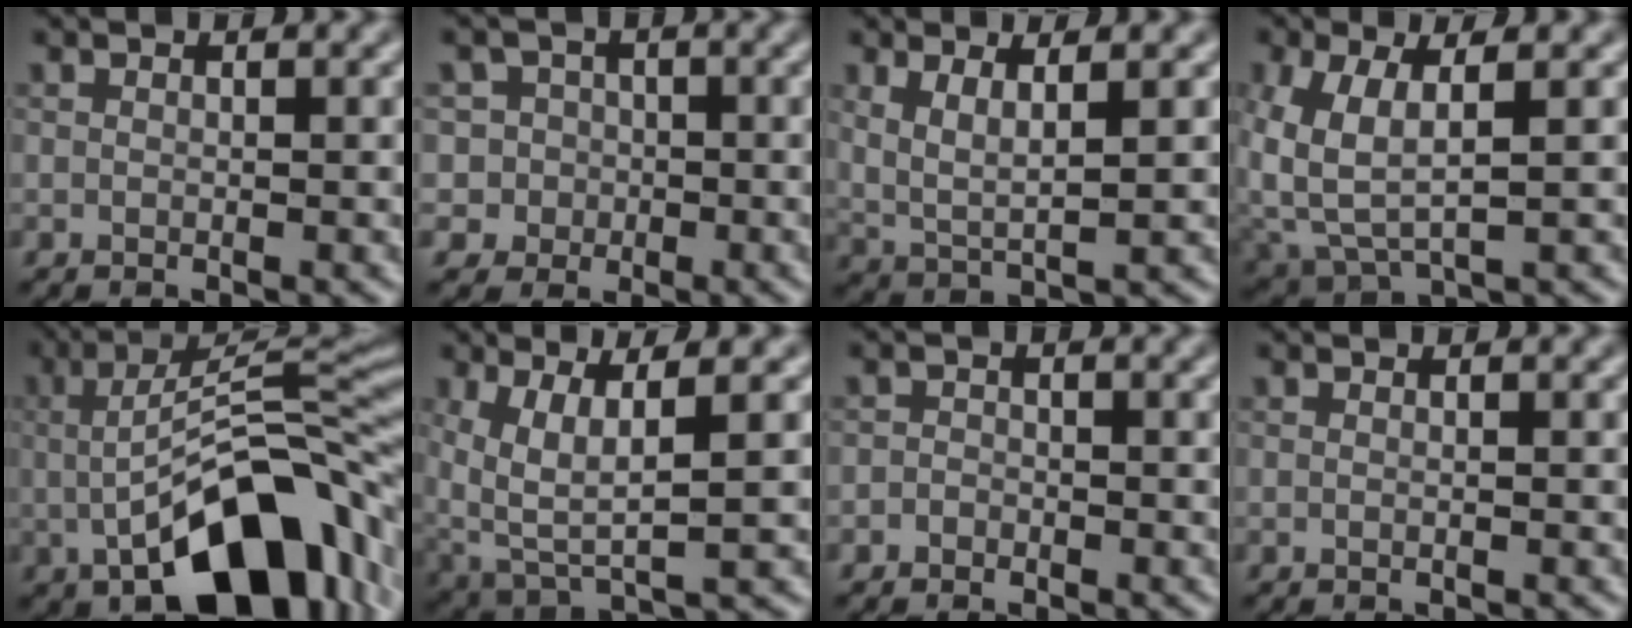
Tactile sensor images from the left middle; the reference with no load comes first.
{"total": 4.2, "force": [-0.2, 4.2, 0.5], "torque": [0.011, 0.021, -0.026]}
{"total": 3.2, "force": [1.5, 1.0, 2.7], "torque": [-0.057, -0.010, 0.033]}
{"total": 5.6, "force": [0.8, 3.1, 4.6], "torque": [-0.124, -0.008, 0.020]}
{"total": 13.0, "force": [-3.7, 5.6, 11.1], "torque": [-0.171, 0.009, -0.067]}
{"total": 5.6, "force": [1.4, 1.9, 5.1], "torque": [-0.119, -0.011, 0.033]}
{"total": 1.0, "force": [-0.6, 0.8, 0.1], "torque": [0.006, 0.001, -0.015]}
{"total": 0.5, "force": [-0.1, 0.2, 0.4], "torque": [-0.006, -0.005, -0.007]}